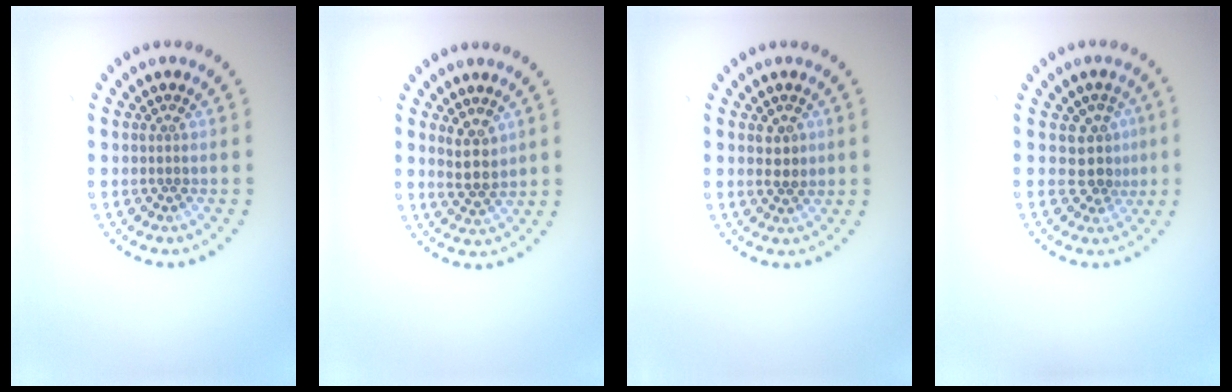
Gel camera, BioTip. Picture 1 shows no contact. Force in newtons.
{"total": 2.5, "press": 2.2, "slide": 1.2}
{"total": 1.9, "press": 1.8, "slide": 0.5}
{"total": 2.9, "press": 2.1, "slide": 1.9}